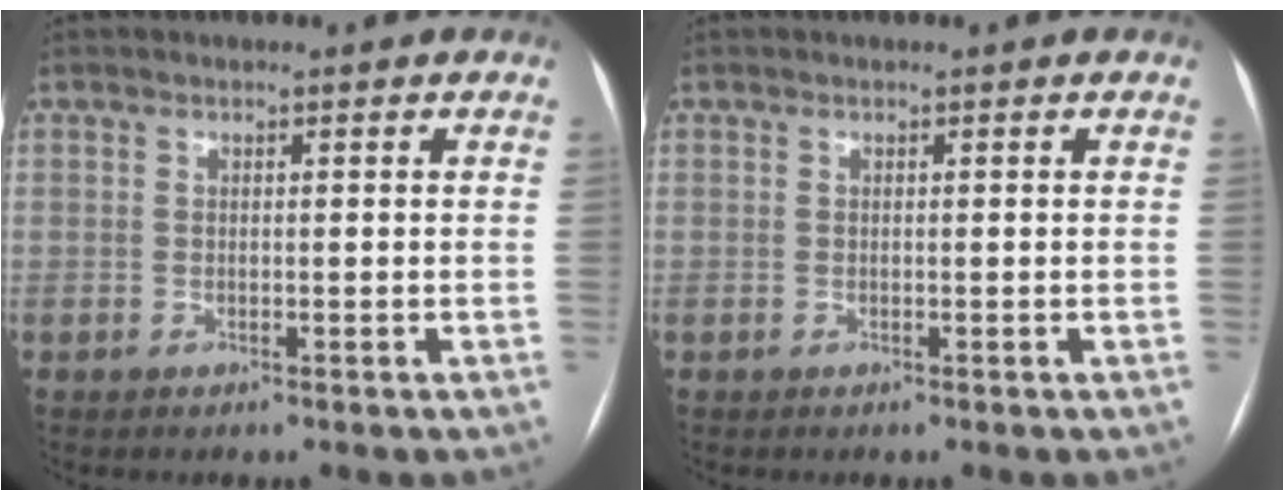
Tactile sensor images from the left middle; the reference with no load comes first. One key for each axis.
{"total": 0.0}